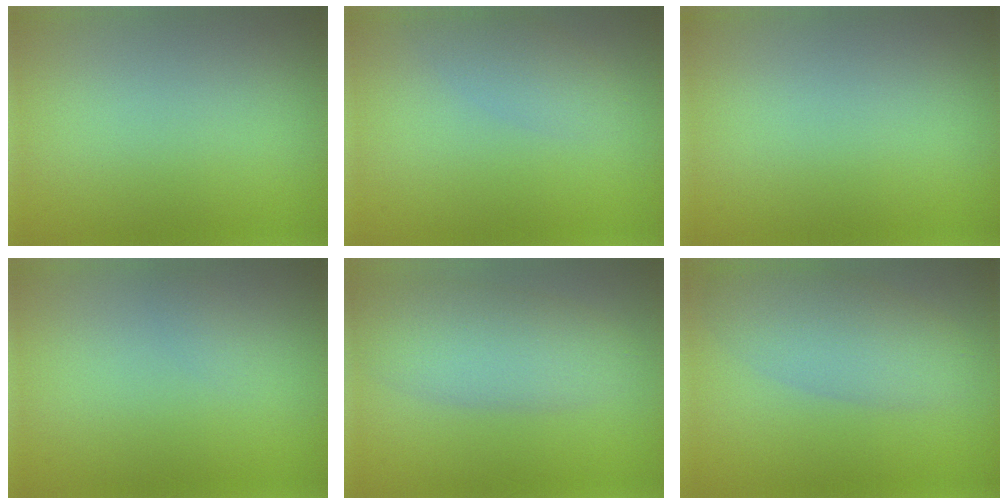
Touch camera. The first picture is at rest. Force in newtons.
{"total": 2.4, "press": 2.4, "slide": 0.2}
{"total": 0.0}
{"total": 0.6, "press": 0.6, "slide": 0.0}
{"total": 5.2, "press": 5.2, "slide": 0.3}
{"total": 4.9, "press": 4.9, "slide": 0.3}